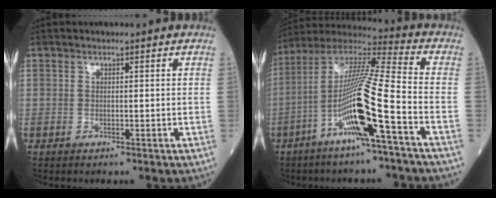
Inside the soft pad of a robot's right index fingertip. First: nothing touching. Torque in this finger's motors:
{"motor_torque": [1.97, -0.17, 1.05, 0.21]}